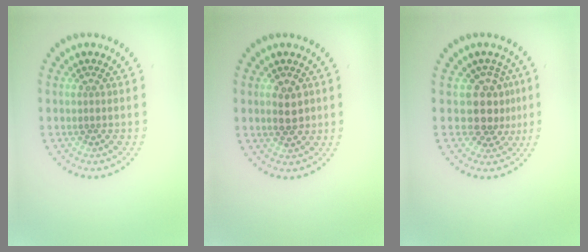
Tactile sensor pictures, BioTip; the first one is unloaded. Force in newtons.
{"total": 2.5, "press": 2.5, "slide": 0.1}
{"total": 3.4, "press": 2.7, "slide": 2.1}